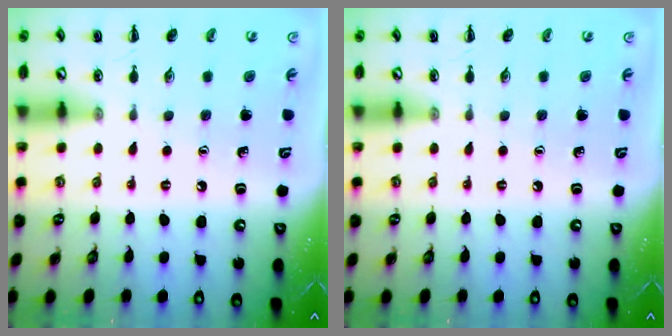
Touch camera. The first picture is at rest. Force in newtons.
{"total": 0.0}